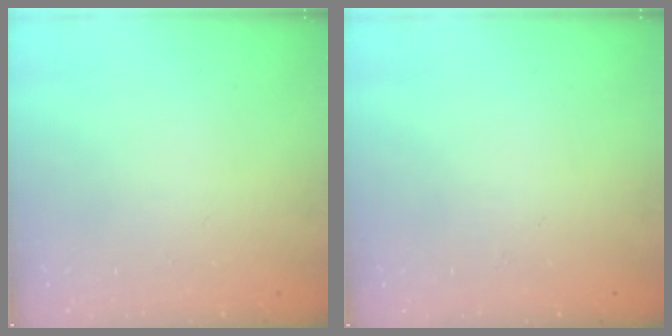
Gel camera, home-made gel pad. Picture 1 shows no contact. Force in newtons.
{"total": 0.0}